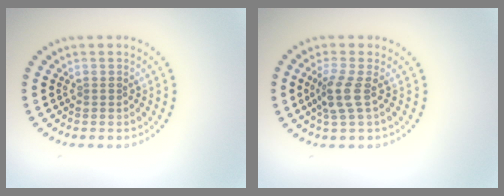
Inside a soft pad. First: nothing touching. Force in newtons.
{"total": 2.5, "press": 1.9, "slide": 1.7}